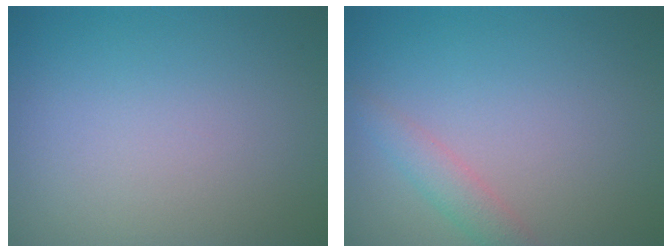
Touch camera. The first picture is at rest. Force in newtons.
{"total": 1.8, "press": 1.8, "slide": 0.1}